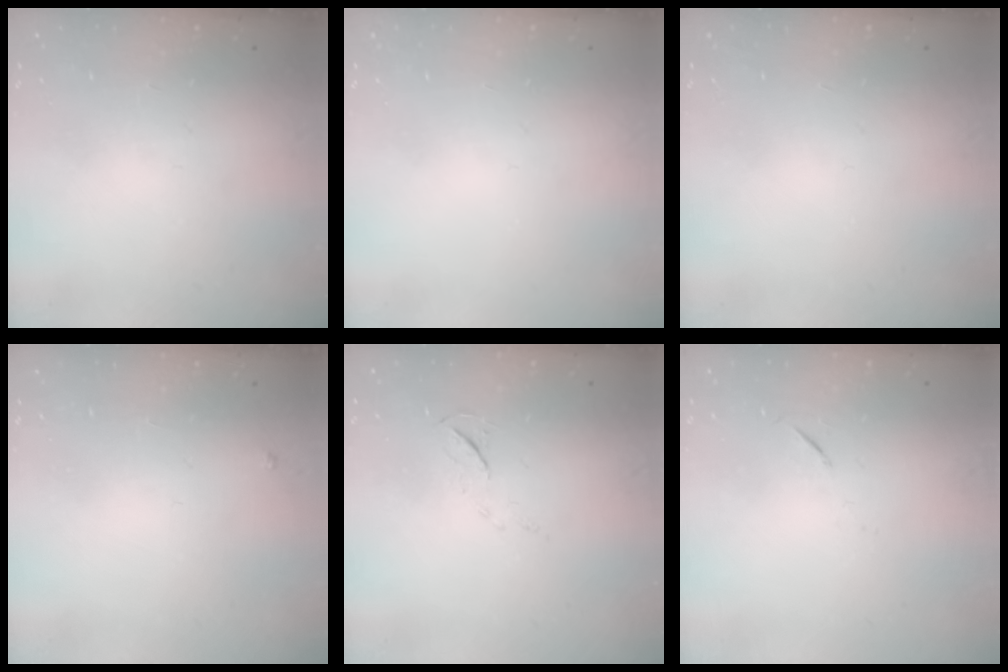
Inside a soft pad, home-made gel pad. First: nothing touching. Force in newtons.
{"total": 0.0}
{"total": 0.0}
{"total": 2.7, "press": 2.7, "slide": 0.3}
{"total": 5.2, "press": 5.1, "slide": 0.8}
{"total": 5.5, "press": 5.1, "slide": 2.1}